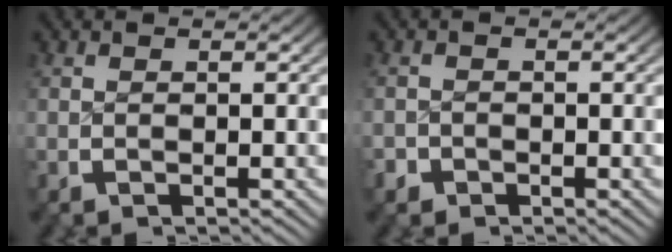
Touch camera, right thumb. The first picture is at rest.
{"total": 1.4, "force": [-1.1, 0.9, -0.1], "torque": [0.002, -0.007, -0.020]}